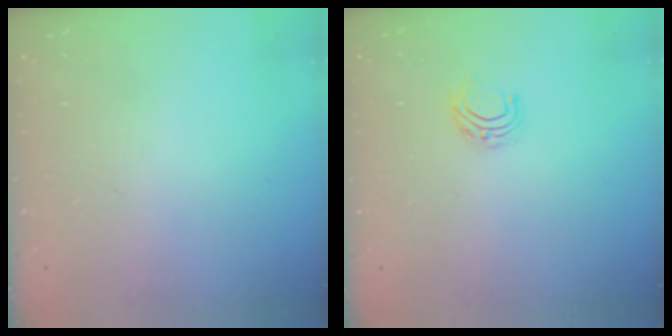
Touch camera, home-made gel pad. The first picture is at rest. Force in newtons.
{"total": 5.0, "press": 5.0, "slide": 0.4}